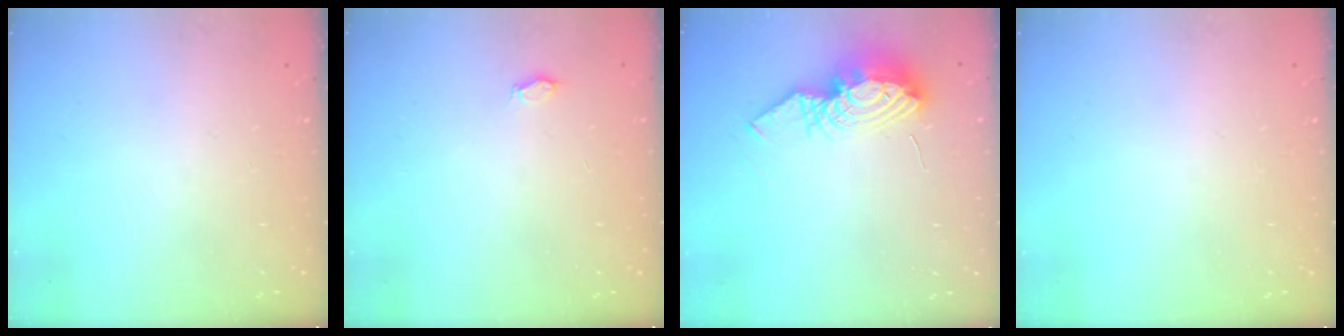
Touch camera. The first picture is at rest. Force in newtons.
{"total": 2.9, "press": 2.7, "slide": 1.2}
{"total": 9.7, "press": 9.6, "slide": 0.9}
{"total": 0.0}